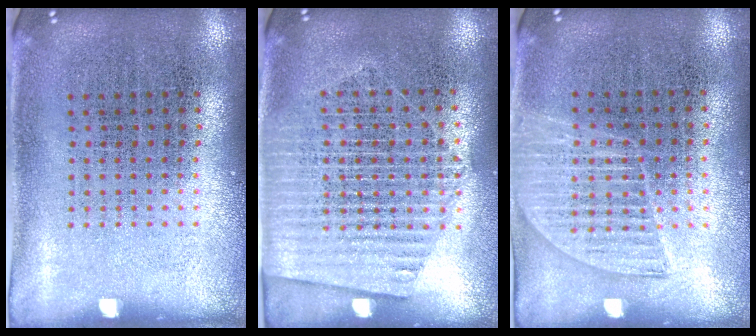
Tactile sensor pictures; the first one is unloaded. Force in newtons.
{"total": 1.4, "press": 1.3, "slide": 0.7}
{"total": 1.3, "press": 1.2, "slide": 0.6}